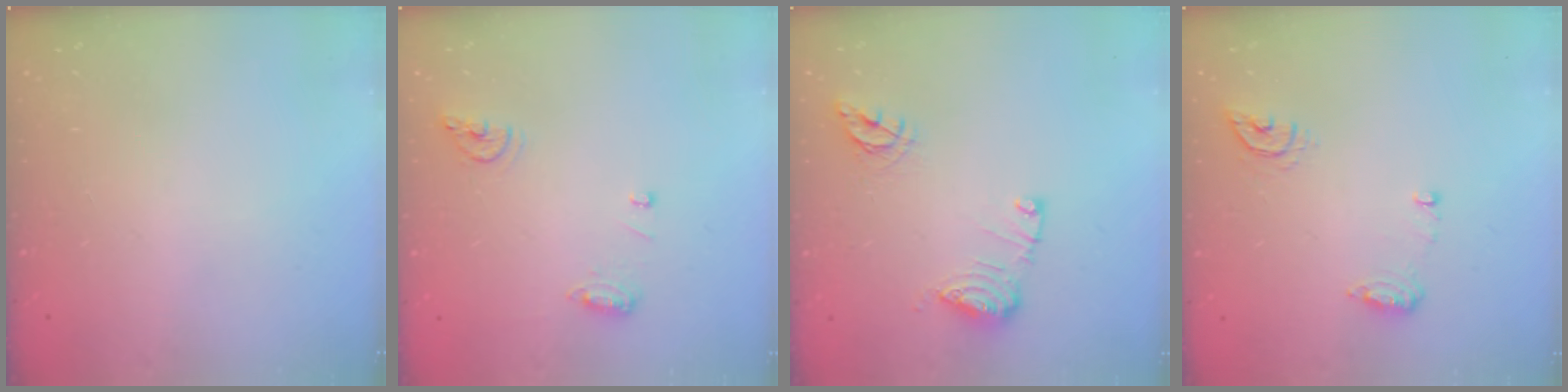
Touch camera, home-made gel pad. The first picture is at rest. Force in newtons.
{"total": 7.9, "press": 7.9, "slide": 0.8}
{"total": 11.2, "press": 11.1, "slide": 1.4}
{"total": 7.5, "press": 7.5, "slide": 0.8}